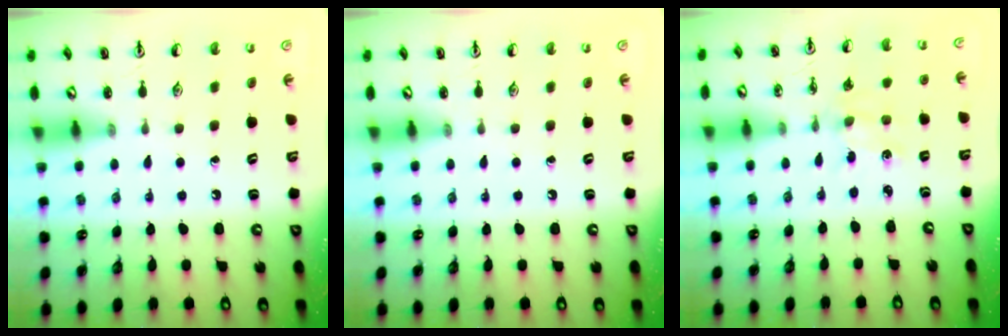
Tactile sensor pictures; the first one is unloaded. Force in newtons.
{"total": 0.0}
{"total": 0.9, "press": 0.9, "slide": 0.2}